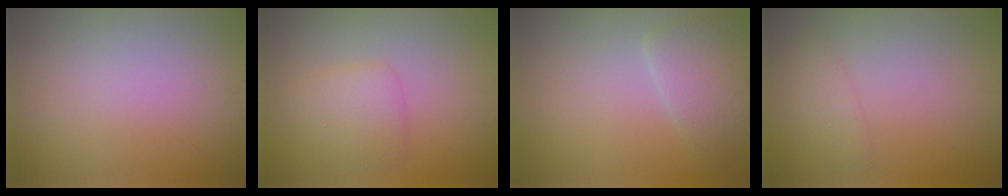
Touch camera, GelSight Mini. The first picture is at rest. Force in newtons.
{"total": 2.4, "press": 2.4, "slide": 0.1}
{"total": 3.1, "press": 3.1, "slide": 0.4}
{"total": 1.5, "press": 1.5, "slide": 0.2}